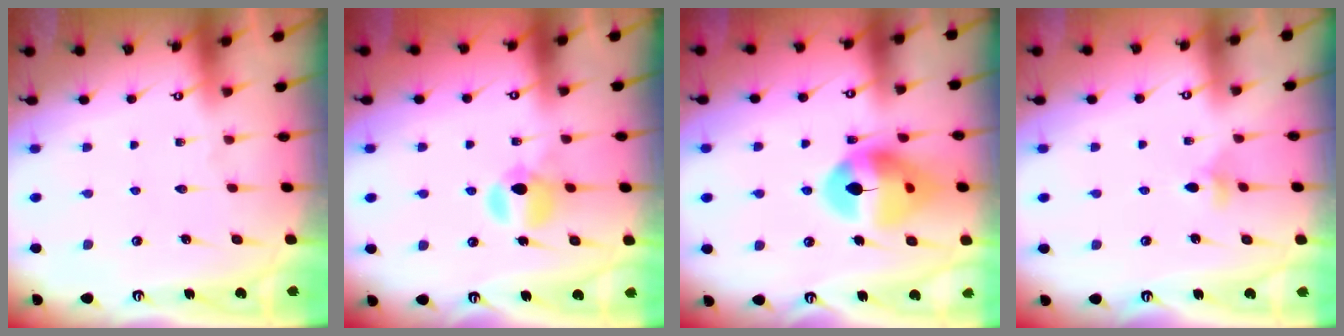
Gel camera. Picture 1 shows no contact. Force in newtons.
{"total": 7.8, "press": 7.7, "slide": 0.7}
{"total": 14.5, "press": 14.4, "slide": 1.6}
{"total": 3.6, "press": 3.6, "slide": 0.7}